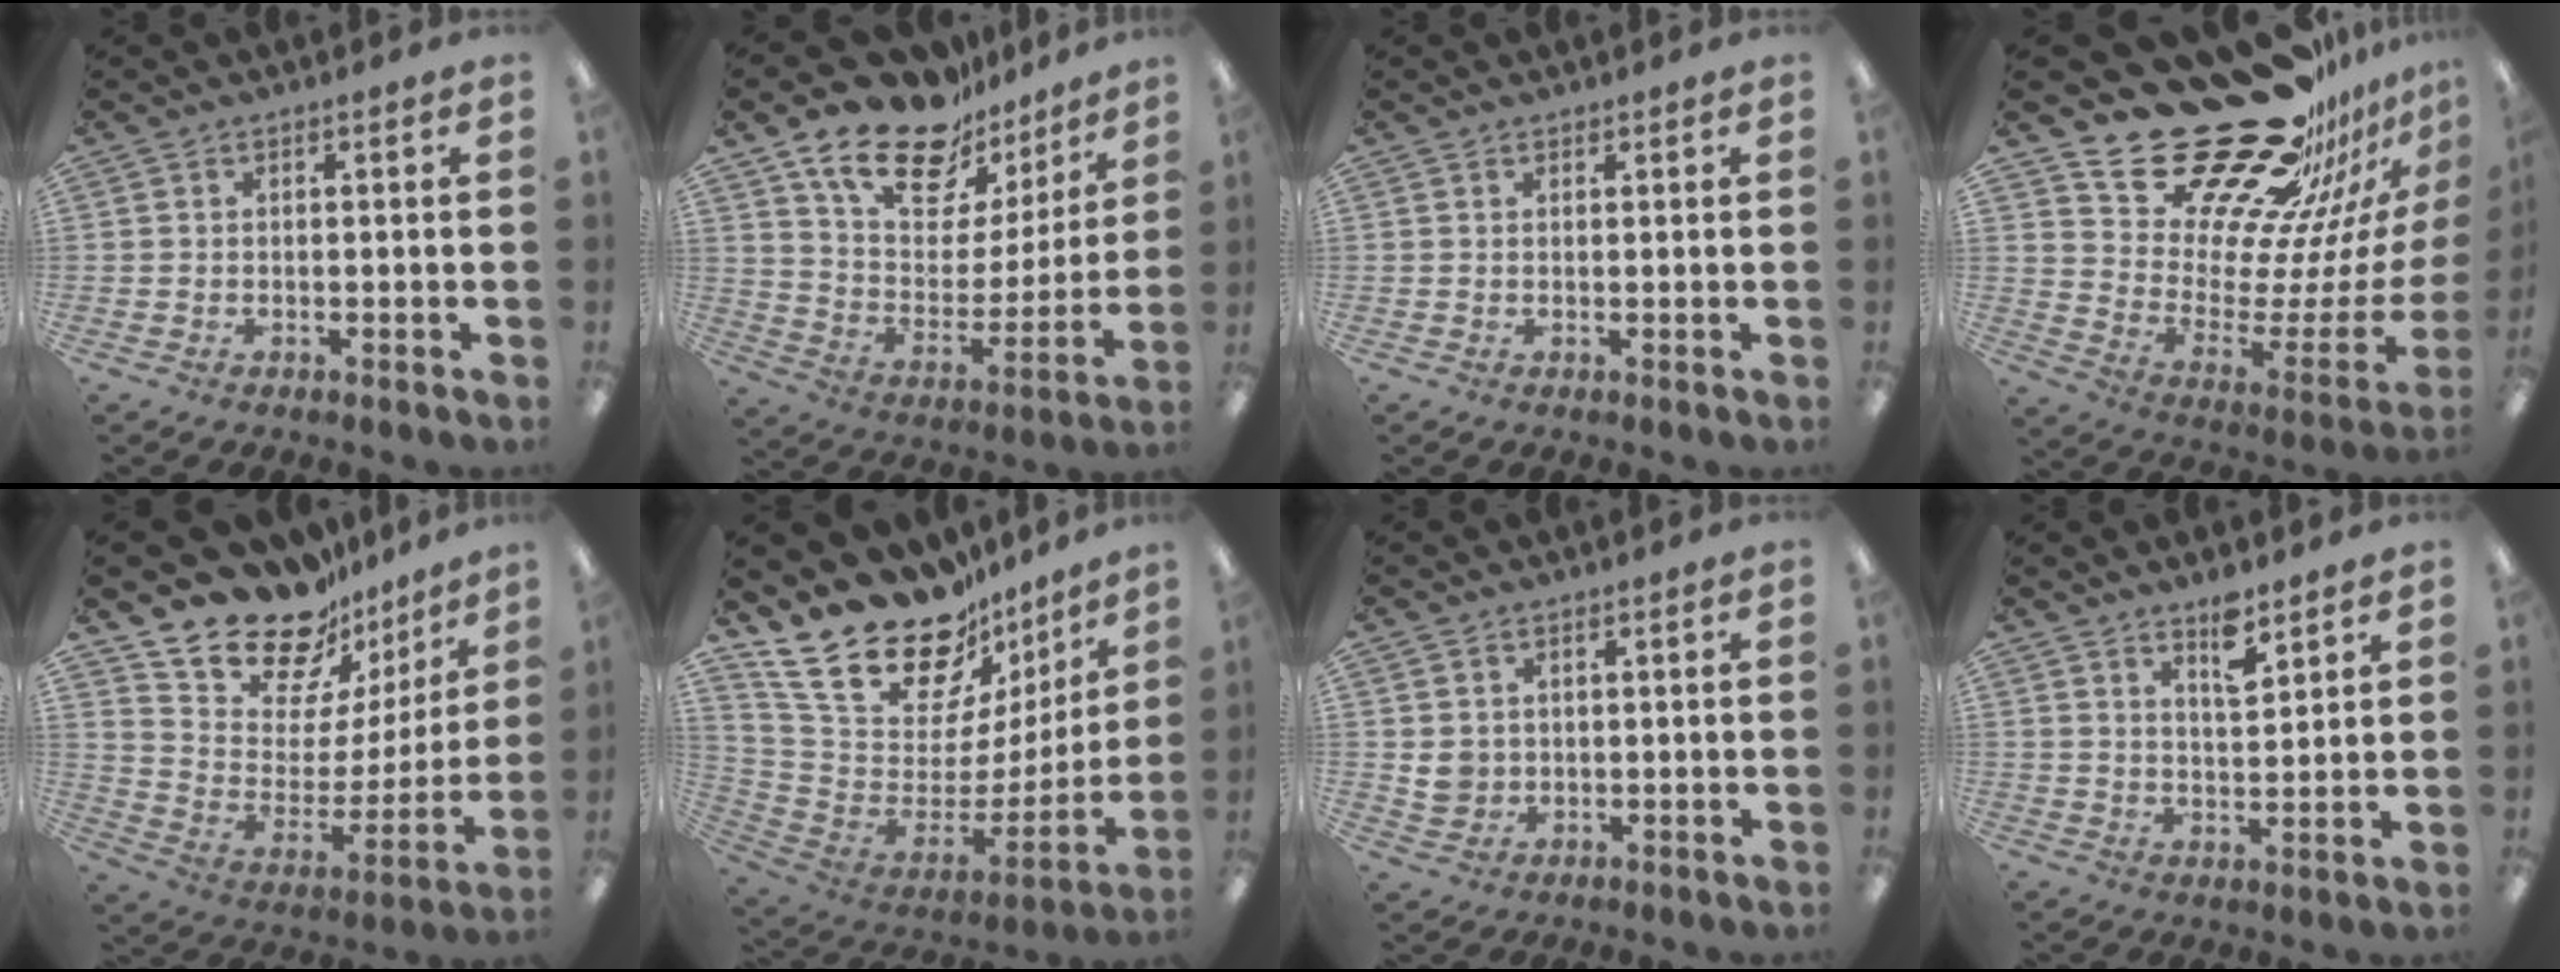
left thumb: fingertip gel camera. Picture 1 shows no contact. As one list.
[{"total": 19.3, "force": [14.6, 9.6, 8.1], "torque": [-0.152, -0.099, 0.259]}, {"total": 0.8, "force": [0.8, 0.2, 0.0], "torque": [0.000, 0.000, 0.015]}, {"total": 28.0, "force": [23.8, 10.9, 9.9], "torque": [-0.127, -0.193, 0.428]}, {"total": 19.3, "force": [16.6, 8.7, 4.6], "torque": [-0.090, -0.137, 0.301]}, {"total": 24.7, "force": [17.9, 12.1, 11.9], "torque": [-0.196, -0.132, 0.331]}, {"total": 4.2, "force": [1.5, 3.8, 1.0], "torque": [-0.018, 0.003, 0.030]}, {"total": 6.9, "force": [5.3, 2.4, 3.8], "torque": [-0.046, -0.034, 0.088]}]